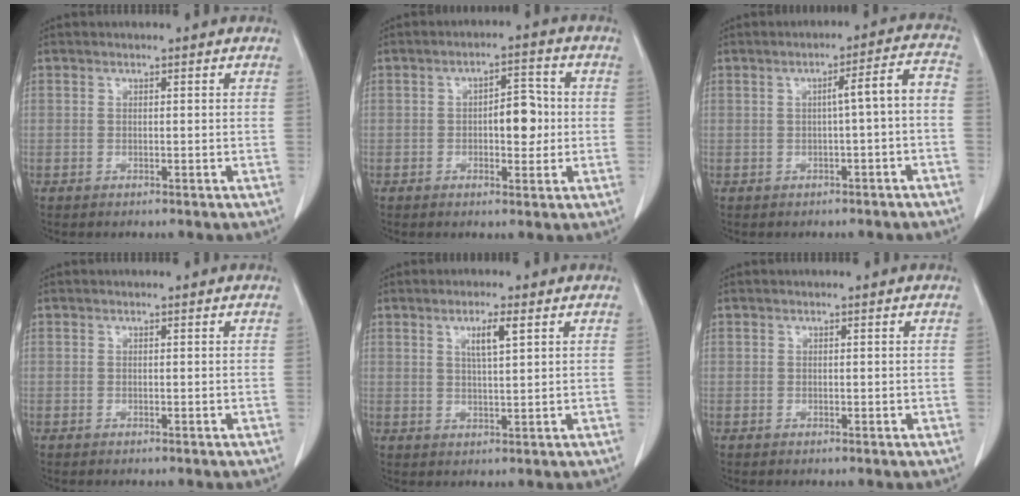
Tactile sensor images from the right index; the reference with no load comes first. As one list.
[{"total": 5.5, "force": [0.0, 2.6, 4.9], "torque": [-0.063, 0.014, 0.003]}, {"total": 5.2, "force": [-1.0, 0.2, 5.1], "torque": [-0.068, 0.020, -0.012]}, {"total": 0.0}, {"total": 3.8, "force": [1.7, 0.3, 3.4], "torque": [-0.060, -0.002, 0.030]}, {"total": 0.0}]